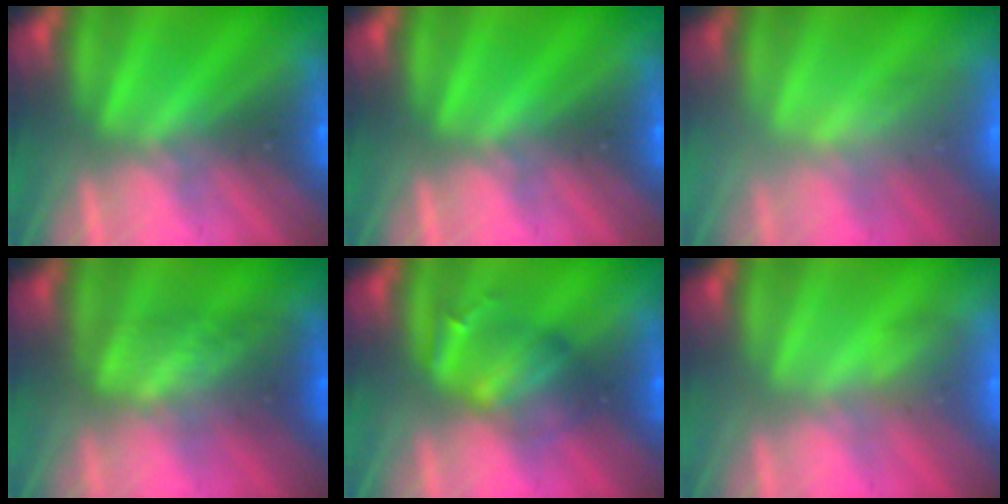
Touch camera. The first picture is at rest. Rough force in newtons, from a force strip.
{"total": 0.0}
{"total": 2.3}
{"total": 3.6}
{"total": 2.4}
{"total": 2.9}